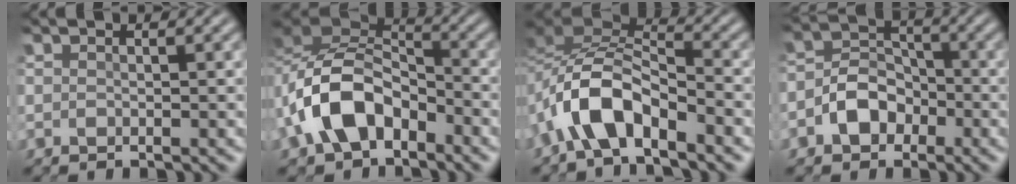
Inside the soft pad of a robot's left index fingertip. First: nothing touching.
{"total": 8.2, "force": [-3.3, 5.1, 5.5], "torque": [-0.104, 0.016, -0.075]}
{"total": 5.8, "force": [-3.5, 2.2, 4.1], "torque": [-0.074, 0.008, -0.073]}
{"total": 3.6, "force": [-1.6, 2.5, 2.0], "torque": [-0.034, 0.008, -0.029]}